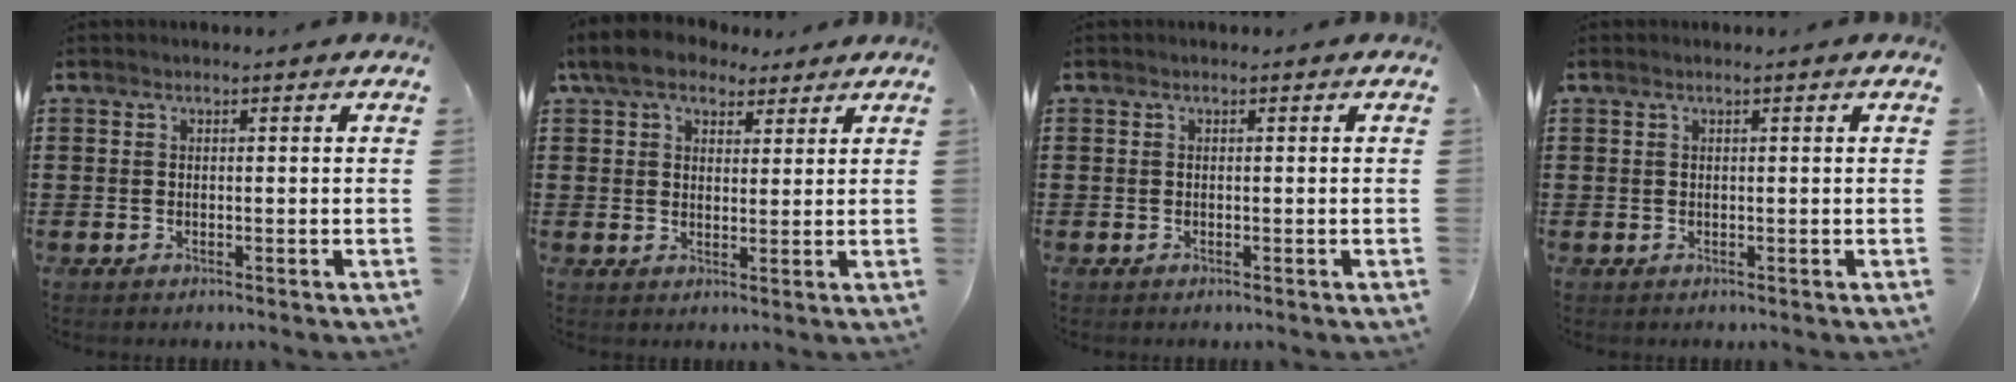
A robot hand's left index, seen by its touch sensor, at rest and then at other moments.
{"total": 6.6, "force": [4.9, 3.5, 2.7], "torque": [-0.074, 0.006, 0.091]}
{"total": 0.0}
{"total": 0.6, "force": [0.3, -0.1, 0.5], "torque": [-0.007, -0.002, 0.006]}